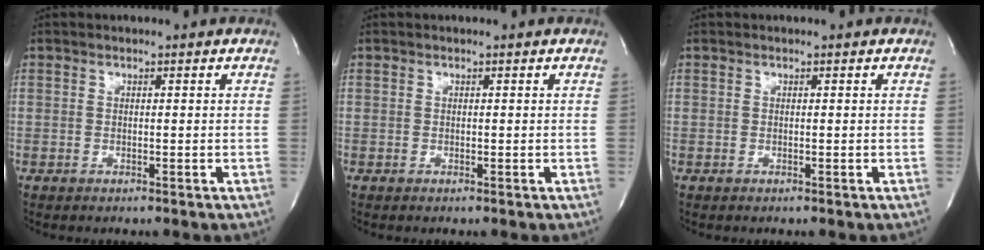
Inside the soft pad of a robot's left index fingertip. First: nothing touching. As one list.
[{"total": 0.0}, {"total": 0.0}]